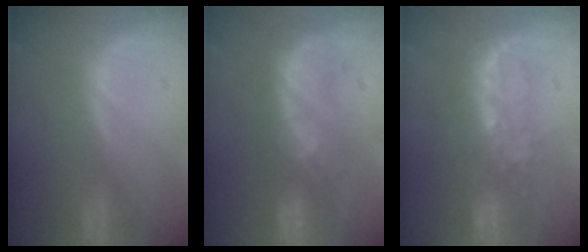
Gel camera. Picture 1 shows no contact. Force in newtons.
{"total": 7.6, "press": 7.2, "slide": 2.3}
{"total": 8.2, "press": 6.8, "slide": 4.6}